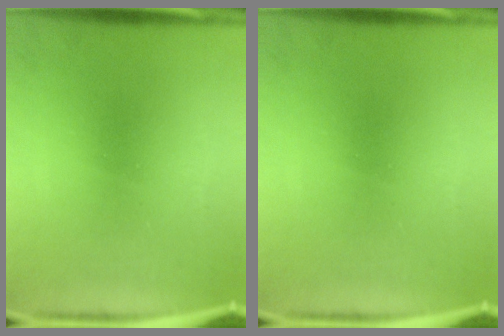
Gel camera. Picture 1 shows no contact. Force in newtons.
{"total": 0.0}